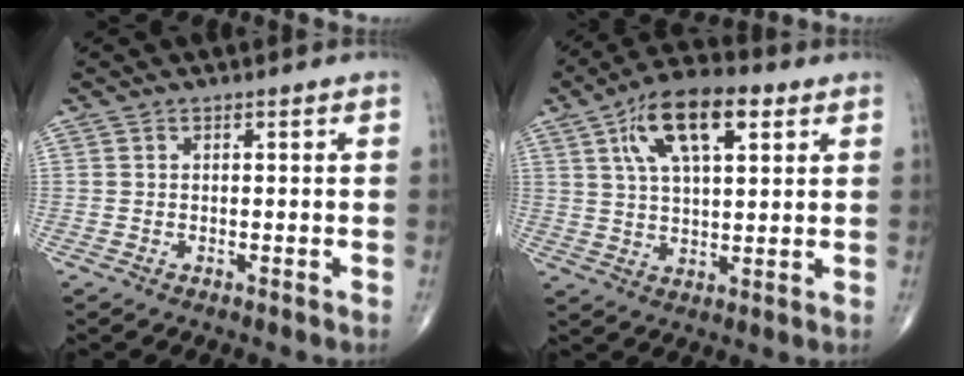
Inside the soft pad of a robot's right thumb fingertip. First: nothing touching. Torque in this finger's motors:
{"motor_torque": [1.54, 2.16, 1.18, 0.64, 0.14]}